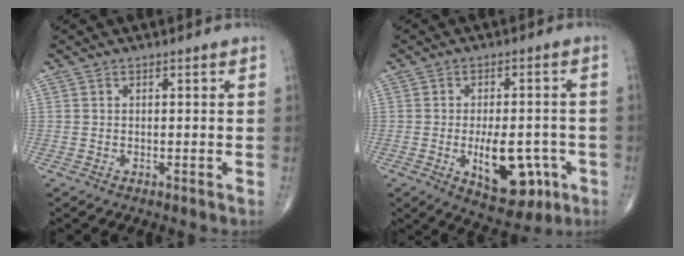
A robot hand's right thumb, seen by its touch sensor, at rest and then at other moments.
{"total": 12.3, "force": [-3.7, 6.3, 9.9], "torque": [-0.118, 0.007, -0.040]}